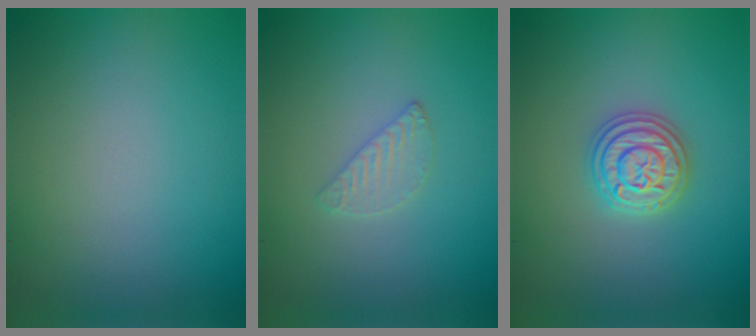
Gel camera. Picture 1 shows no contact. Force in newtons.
{"total": 1.5, "press": 1.5, "slide": 0.2}
{"total": 3.7, "press": 3.7, "slide": 0.6}